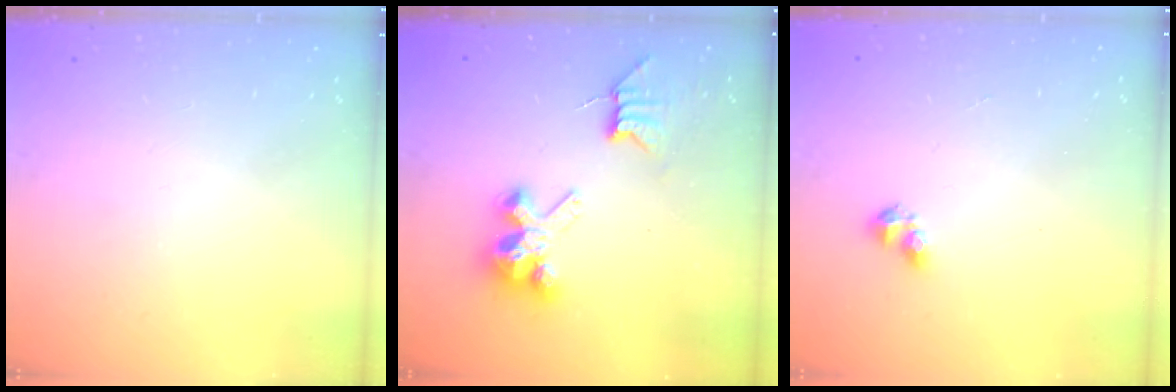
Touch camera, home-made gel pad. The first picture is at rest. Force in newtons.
{"total": 8.1, "press": 8.1, "slide": 0.7}
{"total": 2.9, "press": 2.9, "slide": 0.3}